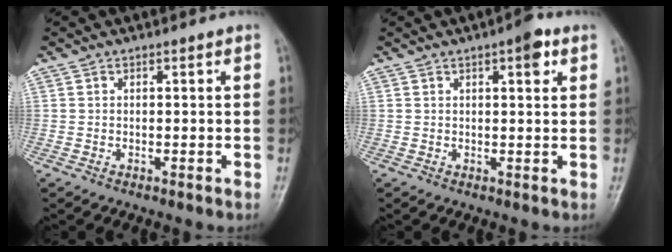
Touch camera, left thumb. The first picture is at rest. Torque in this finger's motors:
{"motor_torque": [0.60, 0.29, 0.21, -0.34, 0.00]}